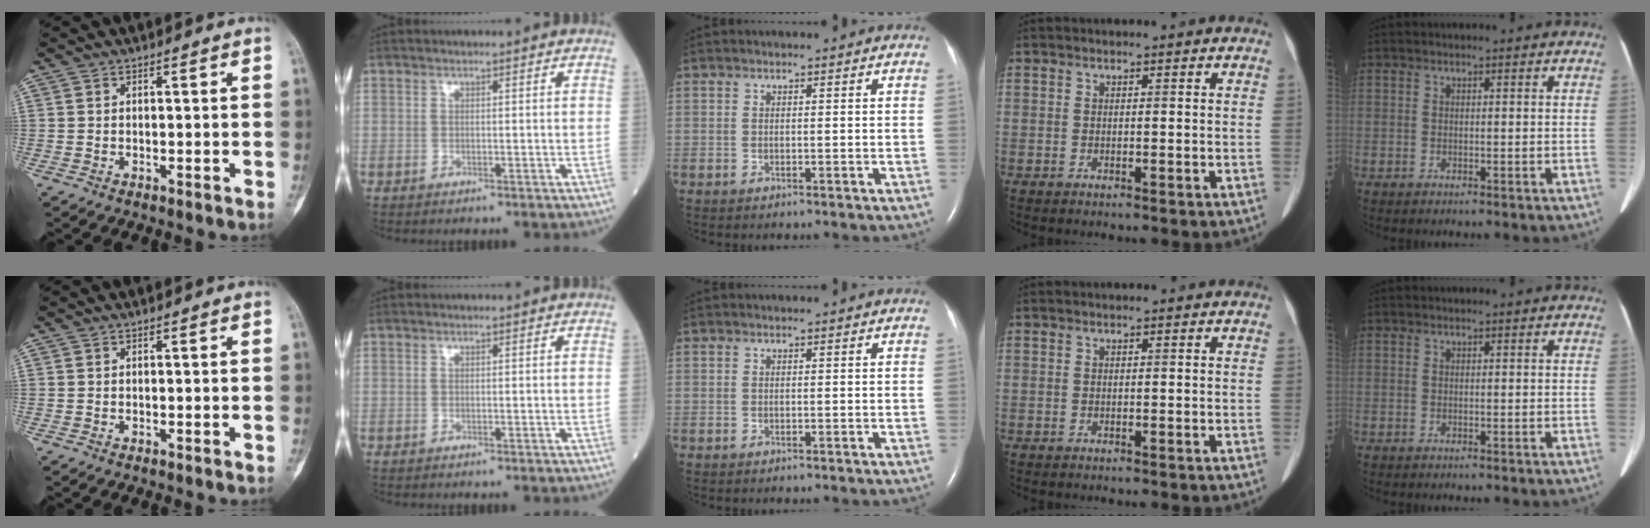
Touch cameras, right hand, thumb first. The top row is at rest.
{}